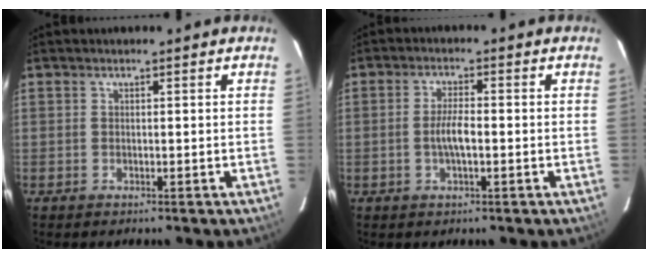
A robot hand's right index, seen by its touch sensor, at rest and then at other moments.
{"total": 4.1, "force": [-0.9, 1.0, 3.9], "torque": [-0.075, 0.002, -0.015]}